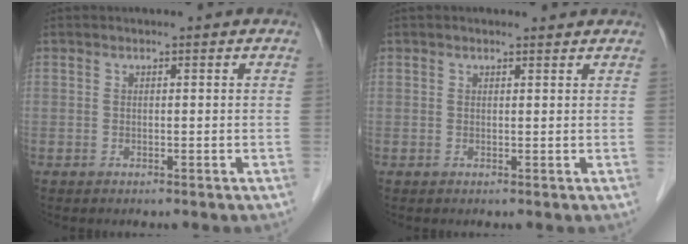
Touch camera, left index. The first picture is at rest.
{"total": 1.3, "force": [1.2, 0.4, 0.3], "torque": [-0.012, 0.006, 0.015]}